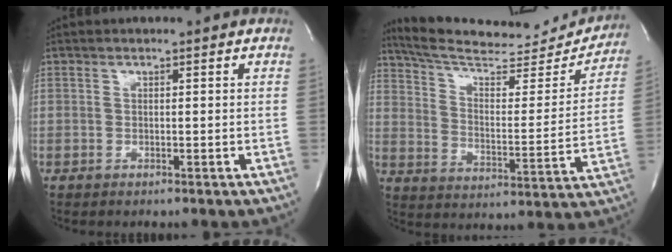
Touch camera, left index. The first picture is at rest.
{"total": 23.0, "force": [21.5, 4.1, 7.0], "torque": [-0.105, -0.038, 0.296]}